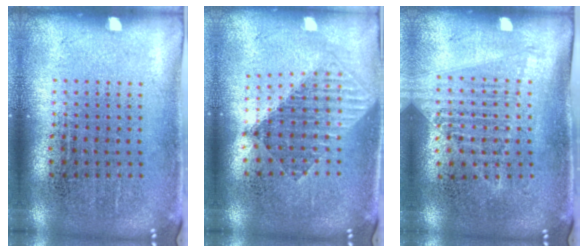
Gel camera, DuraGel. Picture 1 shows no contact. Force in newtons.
{"total": 1.6, "press": 1.4, "slide": 0.7}
{"total": 1.4, "press": 1.2, "slide": 0.6}